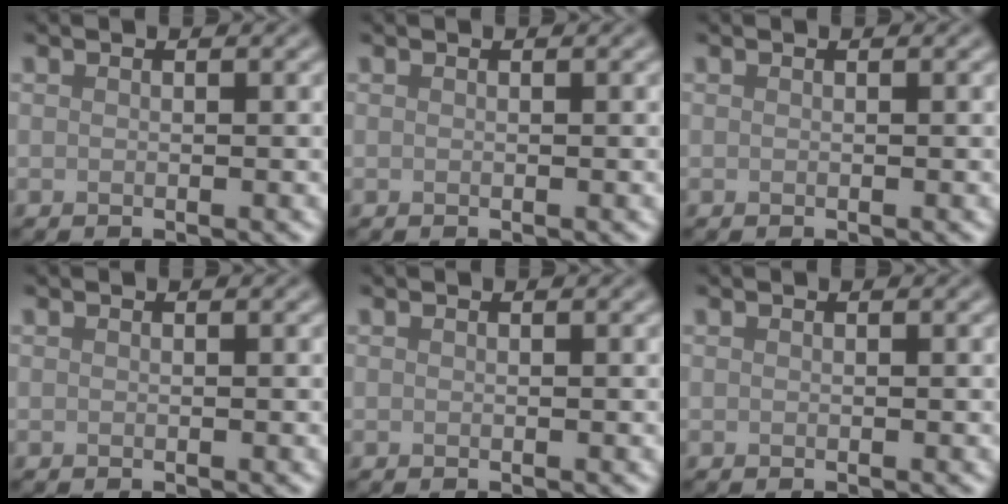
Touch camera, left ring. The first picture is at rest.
{"total": 0.0}
{"total": 0.0}
{"total": 0.0}
{"total": 0.0}
{"total": 0.0}